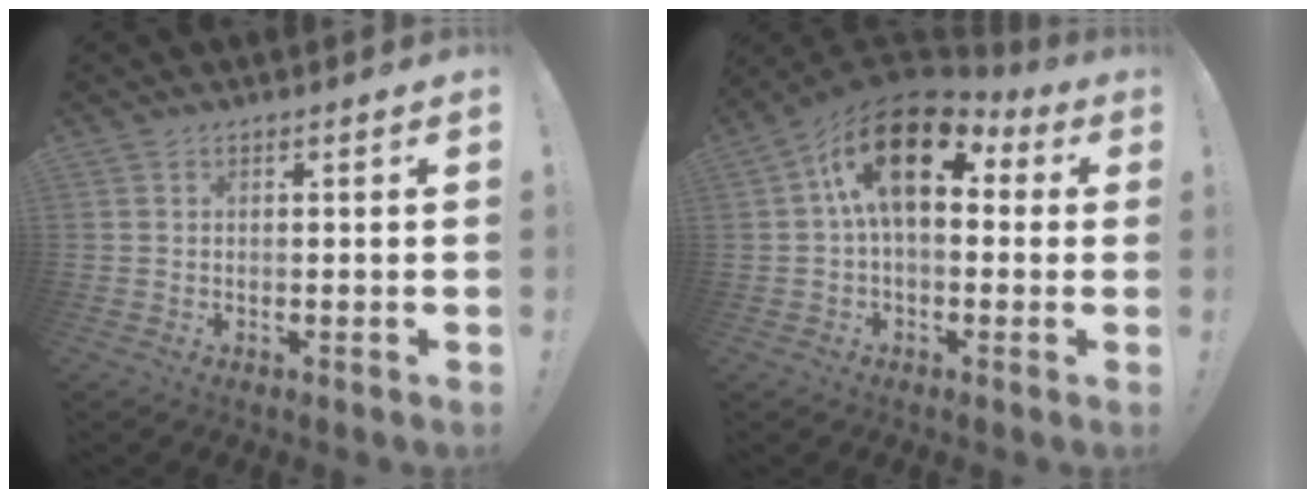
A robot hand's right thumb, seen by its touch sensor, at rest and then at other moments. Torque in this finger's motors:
{"motor_torque": [1.71, 3.30, 1.07, -0.61, 0.49]}